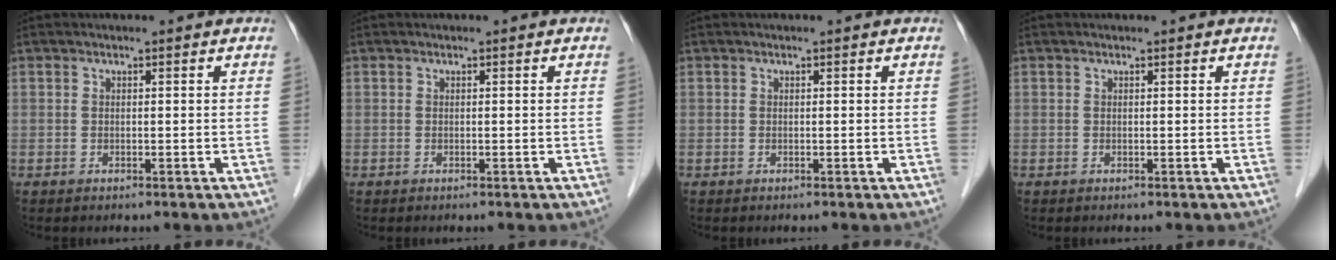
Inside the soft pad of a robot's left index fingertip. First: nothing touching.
{"total": 0.0}
{"total": 0.0}
{"total": 0.0}